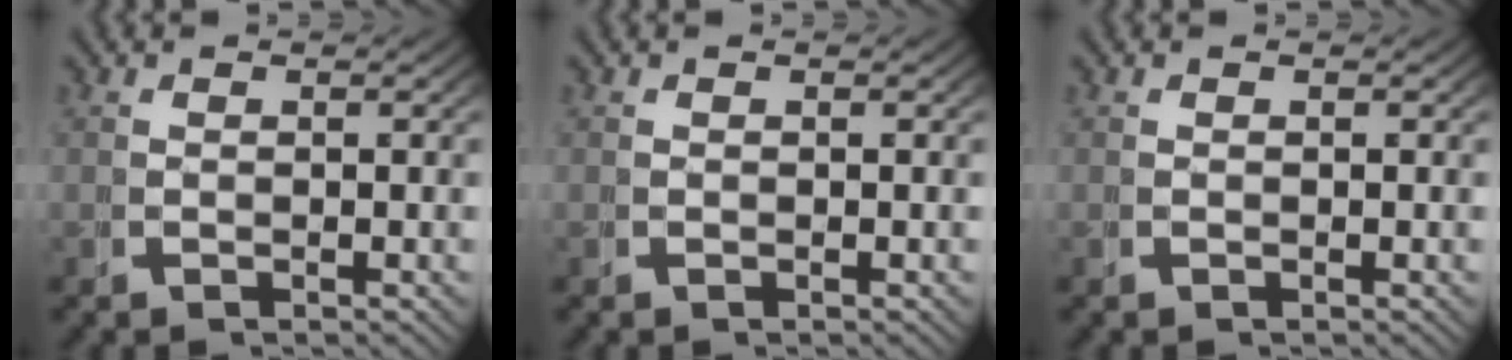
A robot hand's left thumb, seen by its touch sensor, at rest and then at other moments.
{"total": 0.0}
{"total": 0.0}